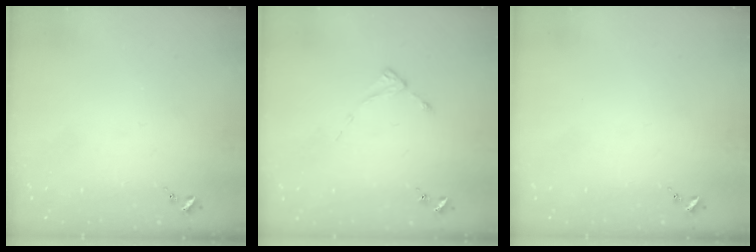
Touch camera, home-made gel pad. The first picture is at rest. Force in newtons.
{"total": 1.9, "press": 1.8, "slide": 0.3}
{"total": 0.0}